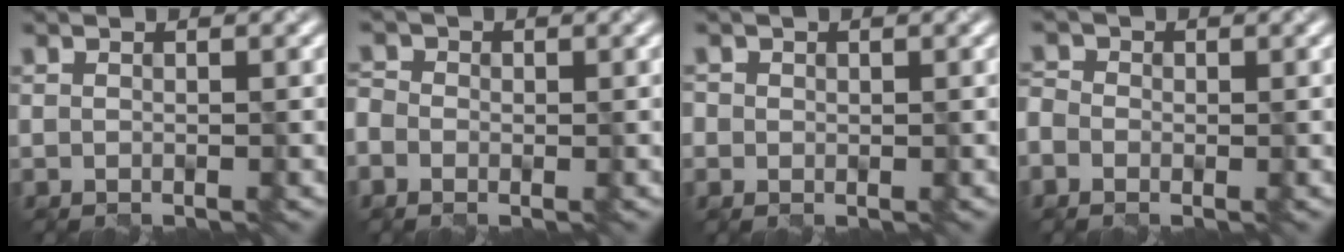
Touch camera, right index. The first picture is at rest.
{"total": 1.5, "force": [-0.9, 1.2, 0.4], "torque": [-0.017, 0.008, -0.016]}
{"total": 0.7, "force": [-0.1, 0.4, -0.6], "torque": [-0.001, 0.003, 0.004]}
{"total": 1.8, "force": [-1.0, 1.4, 0.6], "torque": [-0.022, 0.009, -0.018]}